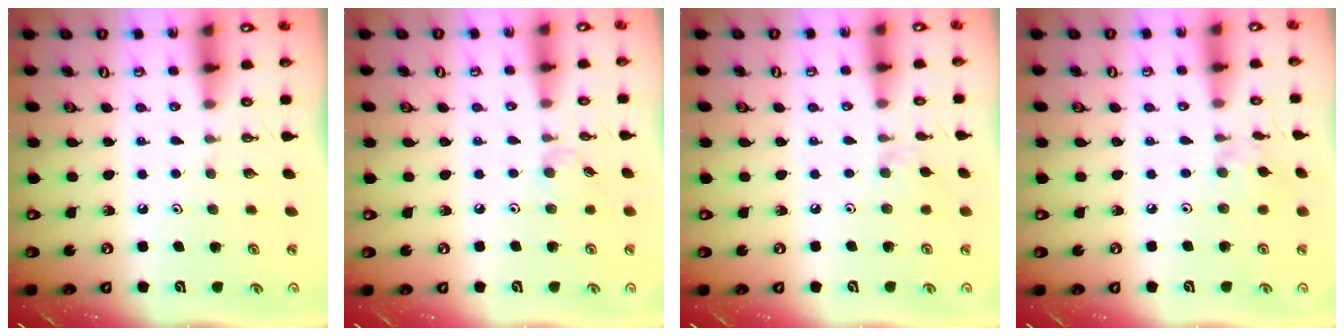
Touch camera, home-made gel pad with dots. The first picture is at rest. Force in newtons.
{"total": 3.9, "press": 3.8, "slide": 0.6}
{"total": 3.0, "press": 2.9, "slide": 0.5}
{"total": 2.0, "press": 2.0, "slide": 0.4}